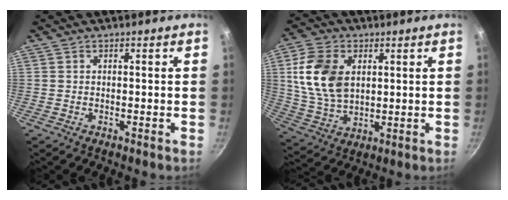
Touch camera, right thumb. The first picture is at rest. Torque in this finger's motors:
{"motor_torque": [-0.87, 1.50, 1.59, 0.33, 0.17]}